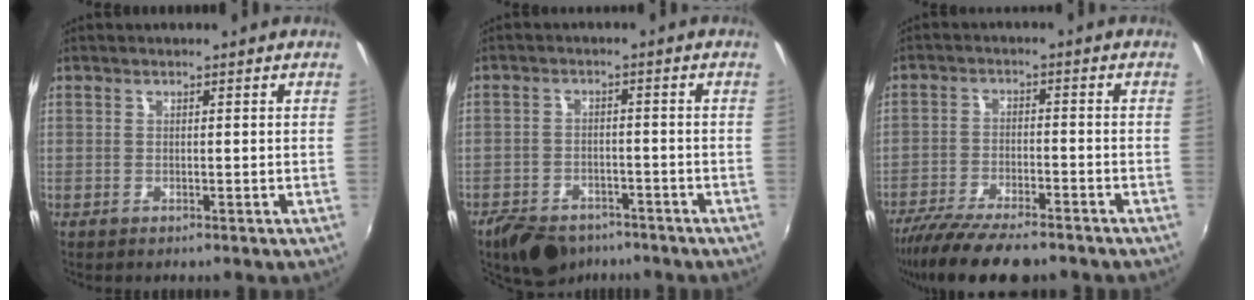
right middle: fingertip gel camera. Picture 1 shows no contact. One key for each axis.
{"total": 10.3, "fx": -8.0, "fy": 5.0, "fz": 4.0, "tx": -0.103, "ty": -0.005, "tz": -0.125}
{"total": 13.1, "fx": -10.8, "fy": 2.8, "fz": 6.8, "tx": -0.149, "ty": -0.036, "tz": -0.182}